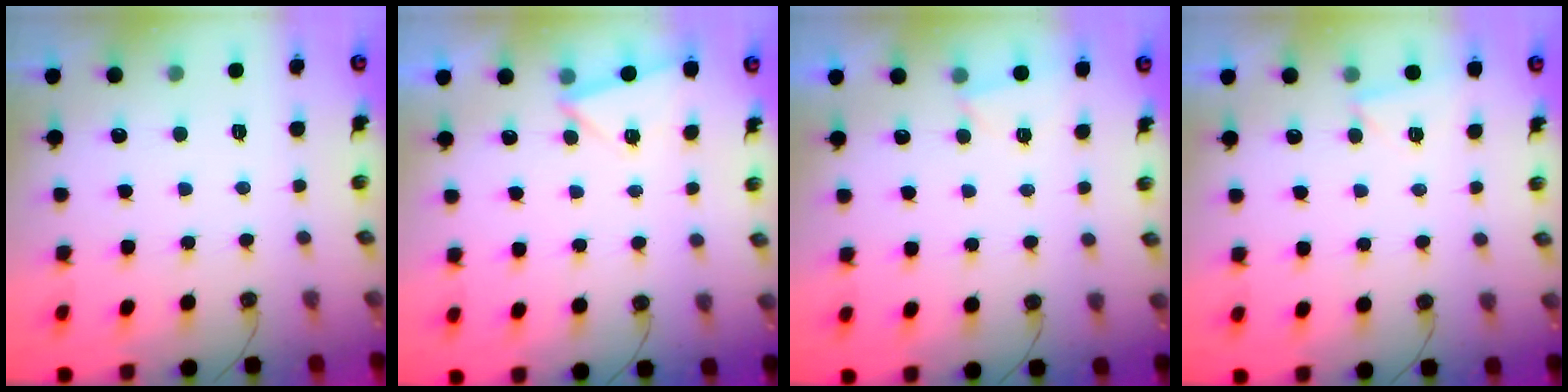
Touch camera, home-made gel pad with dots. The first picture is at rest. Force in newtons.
{"total": 2.7, "press": 2.5, "slide": 1.1}
{"total": 1.7, "press": 1.7, "slide": 0.3}
{"total": 2.7, "press": 2.4, "slide": 1.2}